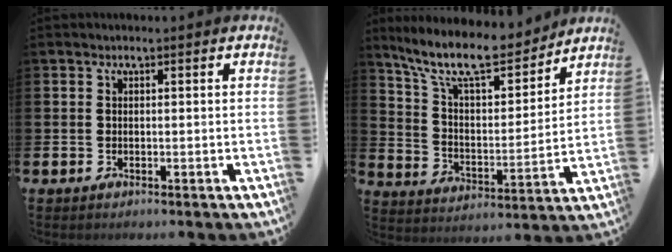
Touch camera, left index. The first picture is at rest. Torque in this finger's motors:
{"motor_torque": [1.15, -0.99, 0.56, 0.21]}